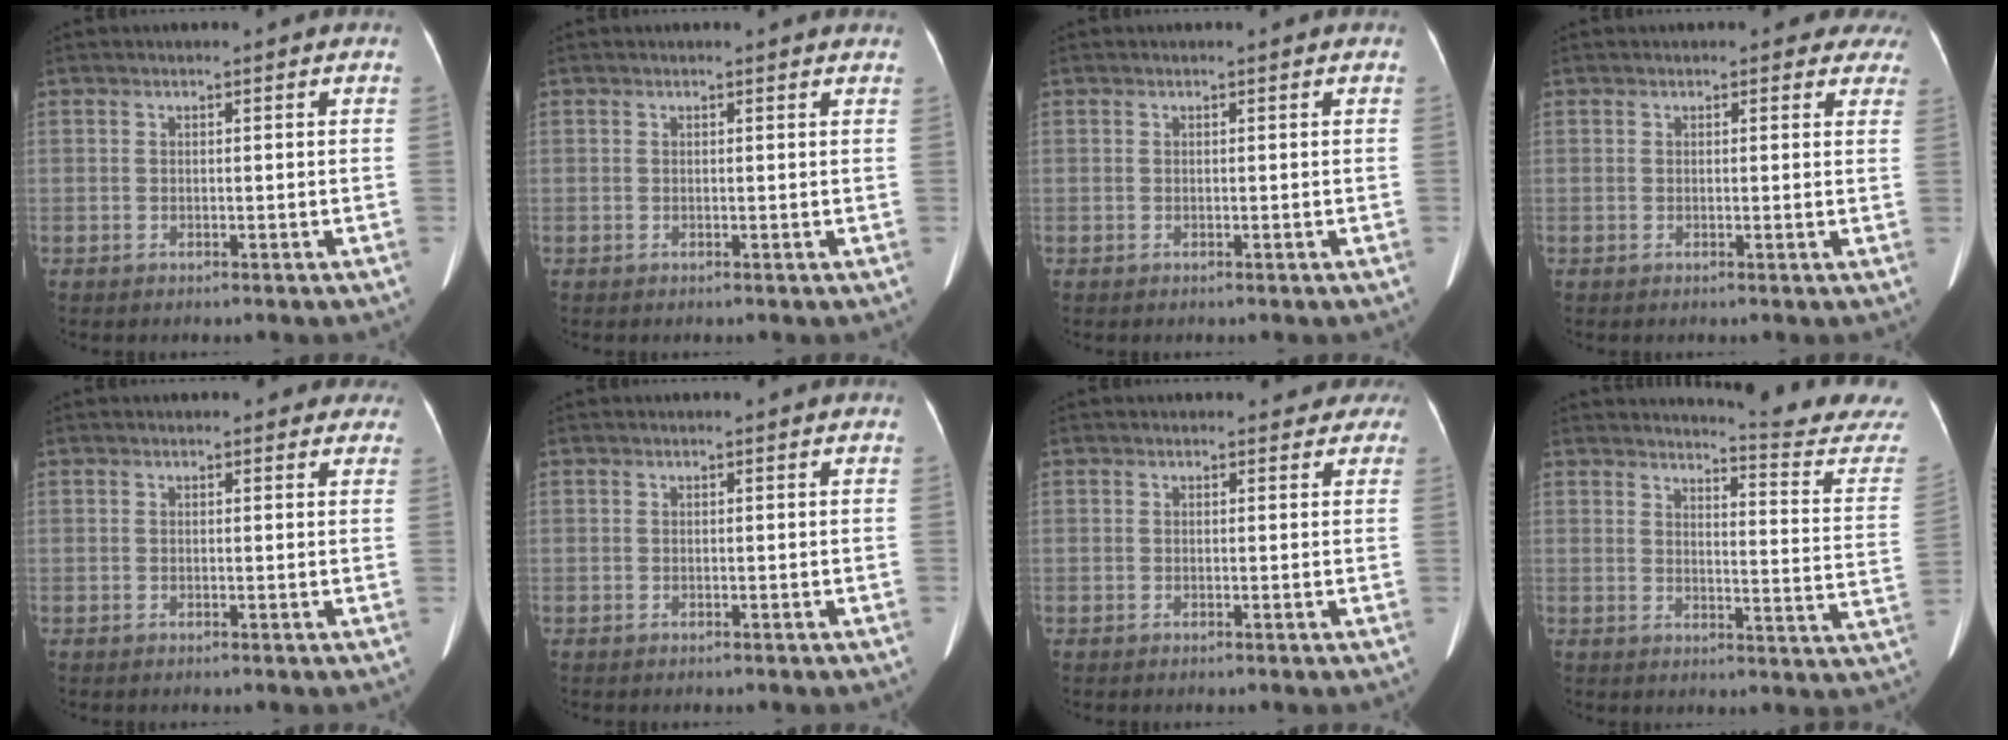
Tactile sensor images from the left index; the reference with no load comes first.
{"total": 1.9, "force": [1.9, 0.1, 0.4], "torque": [-0.012, -0.001, 0.009]}
{"total": 0.0}
{"total": 4.8, "force": [4.2, 2.2, 0.8], "torque": [0.021, -0.011, 0.021]}
{"total": 4.0, "force": [3.5, 1.8, 0.9], "torque": [0.007, 0.001, 0.023]}
{"total": 0.0}
{"total": 4.3, "force": [3.7, 2.2, 0.4], "torque": [0.017, -0.004, 0.019]}
{"total": 14.9, "force": [14.7, -1.4, 1.5], "torque": [-0.016, -0.130, 0.153]}